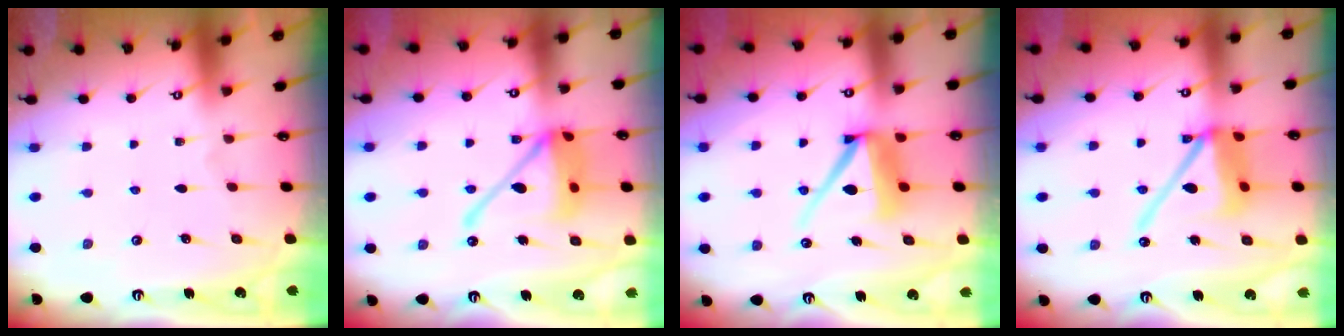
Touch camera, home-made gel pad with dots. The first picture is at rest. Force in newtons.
{"total": 16.2, "press": 16.1, "slide": 2.2}
{"total": 10.0, "press": 9.9, "slide": 1.3}
{"total": 14.0, "press": 13.8, "slide": 2.0}